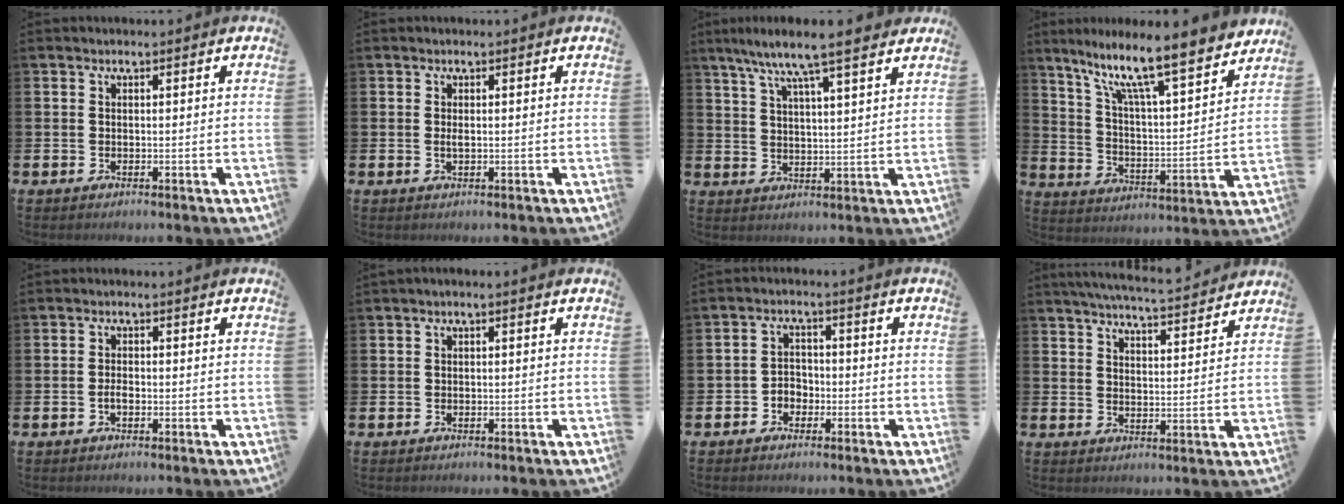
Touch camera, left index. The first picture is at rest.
{"total": 0.8, "force": [0.0, 0.3, 0.8], "torque": [-0.015, 0.000, 0.000]}
{"total": 7.6, "force": [6.8, 0.4, 3.5], "torque": [-0.076, -0.035, 0.115]}
{"total": 11.1, "force": [9.1, 1.2, 6.2], "torque": [-0.137, -0.070, 0.146]}
{"total": 1.4, "force": [-0.5, 0.8, 1.1], "torque": [-0.020, 0.001, -0.011]}
{"total": 0.6, "force": [-0.2, 0.1, 0.5], "torque": [-0.011, 0.000, -0.004]}
{"total": 2.5, "force": [-1.6, 1.9, 0.6], "torque": [-0.023, 0.012, -0.036]}
{"total": 5.6, "force": [5.5, 0.2, 0.9], "torque": [-0.022, -0.036, 0.096]}